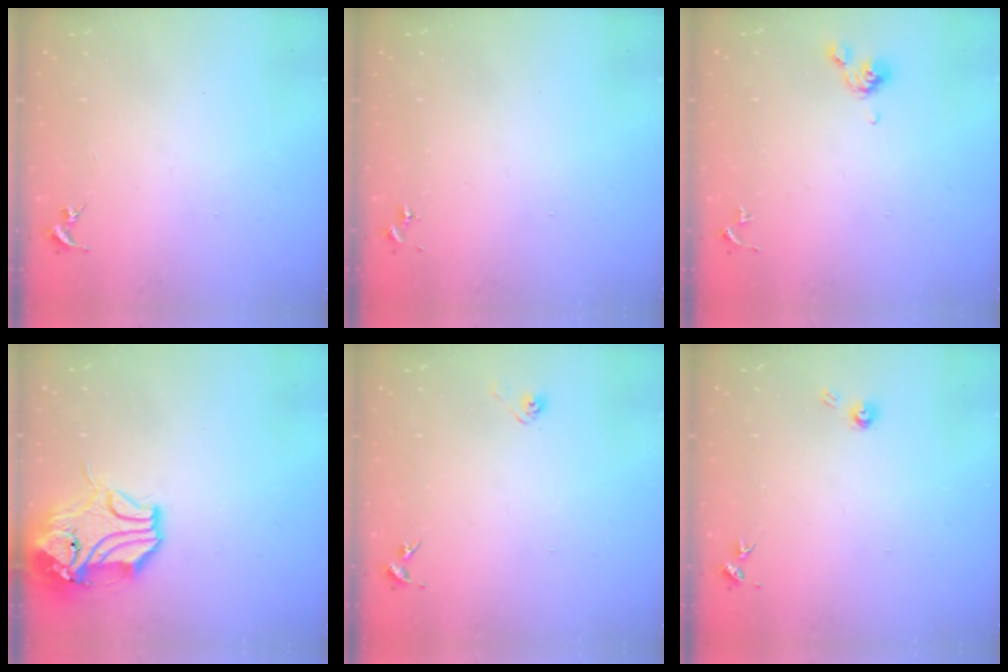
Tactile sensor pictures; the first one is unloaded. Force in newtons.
{"total": 0.0}
{"total": 6.6, "press": 6.4, "slide": 1.5}
{"total": 13.3, "press": 13.2, "slide": 2.0}
{"total": 3.4, "press": 3.2, "slide": 1.2}
{"total": 3.8, "press": 3.8, "slide": 0.3}